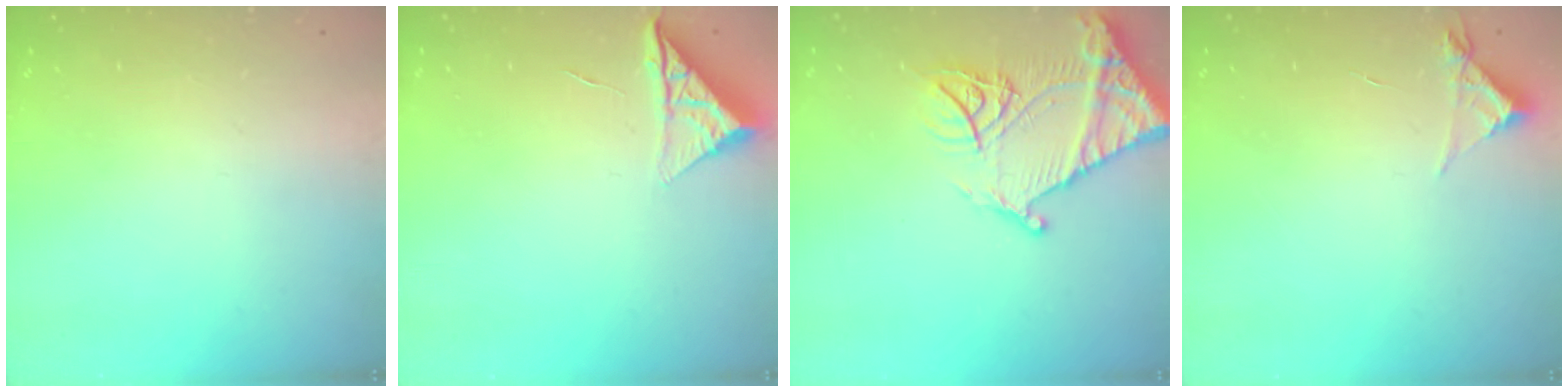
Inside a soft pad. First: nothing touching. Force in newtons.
{"total": 6.5, "press": 6.5, "slide": 0.3}
{"total": 16.9, "press": 16.8, "slide": 1.5}
{"total": 3.0, "press": 3.0, "slide": 0.3}